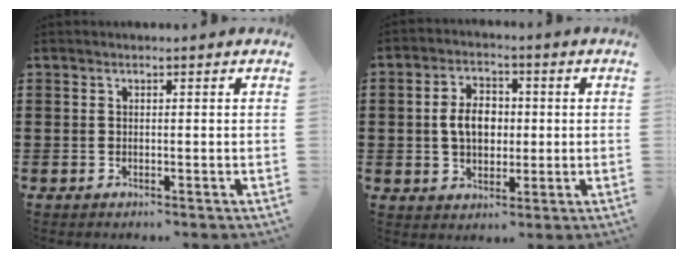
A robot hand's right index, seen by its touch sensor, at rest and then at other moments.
{"total": 6.0, "force": [0.1, 4.2, 4.3], "torque": [-0.090, 0.011, -0.005]}